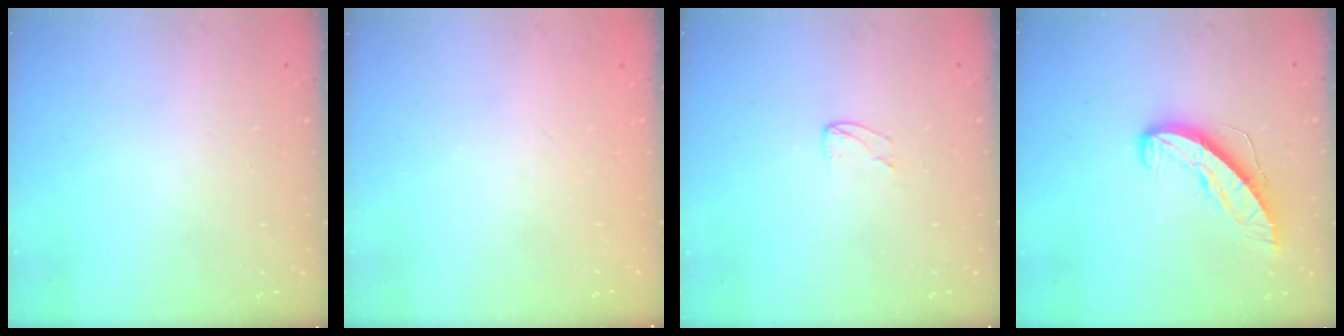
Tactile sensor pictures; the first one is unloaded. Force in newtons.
{"total": 0.0}
{"total": 3.2, "press": 3.2, "slide": 0.2}
{"total": 8.8, "press": 8.8, "slide": 0.1}